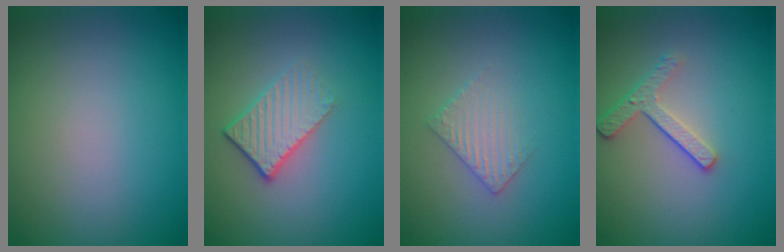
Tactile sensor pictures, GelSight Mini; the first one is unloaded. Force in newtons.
{"total": 3.3, "press": 2.7, "slide": 1.9}
{"total": 2.2, "press": 2.2, "slide": 0.5}
{"total": 2.6, "press": 2.2, "slide": 1.3}